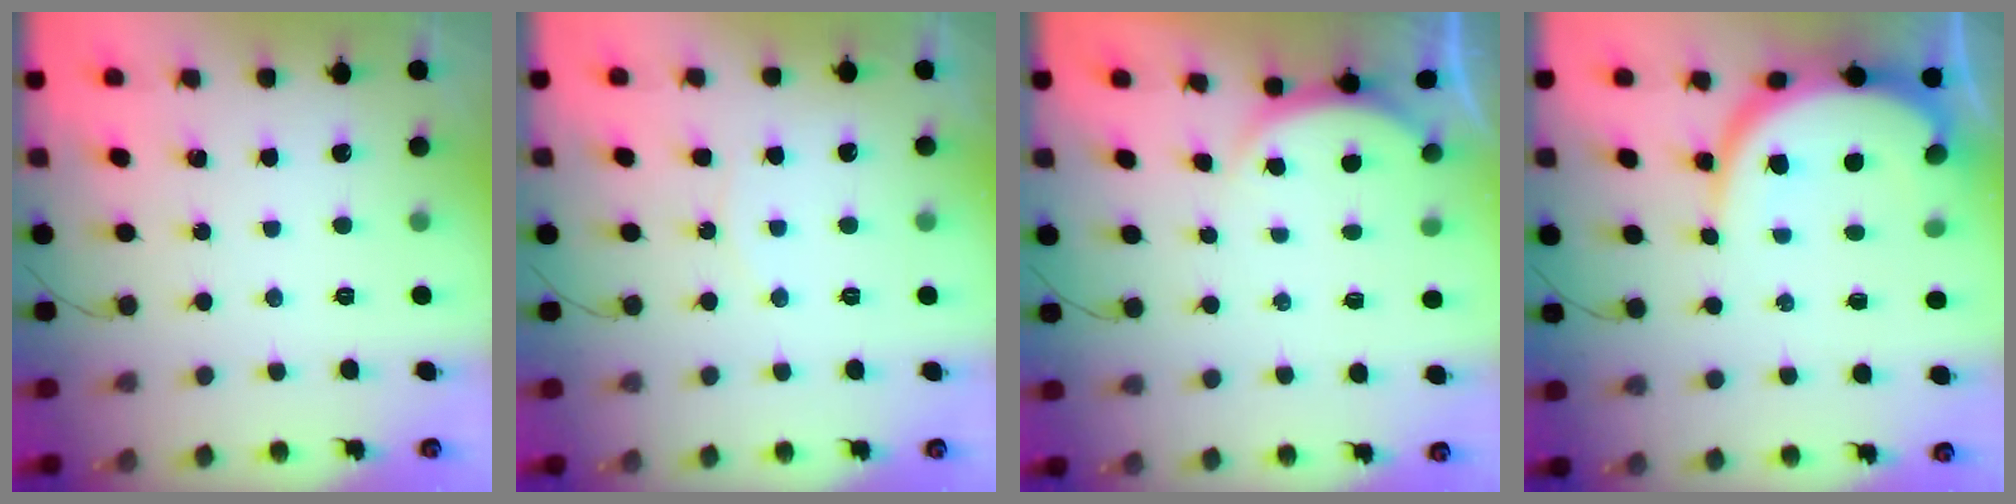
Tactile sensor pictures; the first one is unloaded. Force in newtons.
{"total": 3.9, "press": 3.7, "slide": 1.4}
{"total": 2.9, "press": 2.2, "slide": 1.8}
{"total": 10.9, "press": 10.8, "slide": 1.2}